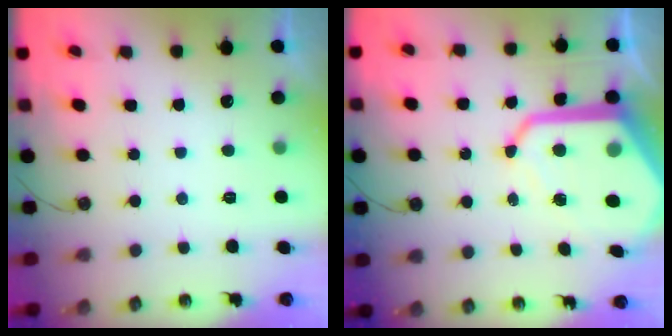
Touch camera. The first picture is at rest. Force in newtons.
{"total": 17.4, "press": 17.4, "slide": 1.5}